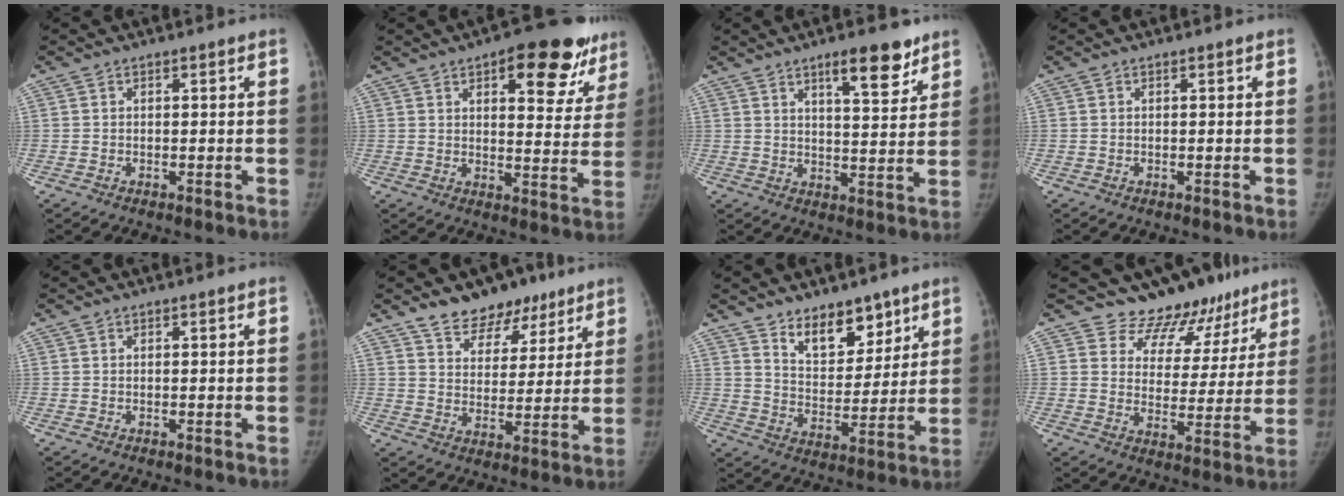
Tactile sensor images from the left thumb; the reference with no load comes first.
{"total": 17.7, "force": [10.2, 7.4, 12.4], "torque": [-0.096, -0.036, 0.130]}
{"total": 9.3, "force": [6.2, 2.6, 6.4], "torque": [-0.074, -0.040, 0.094]}
{"total": 0.0}
{"total": 0.0}
{"total": 11.3, "force": [8.2, 6.8, 3.8], "torque": [-0.007, -0.042, 0.131]}
{"total": 11.0, "force": [7.8, 5.7, 5.2], "torque": [-0.044, -0.060, 0.137]}
{"total": 12.5, "force": [10.7, 6.4, 1.2], "torque": [0.042, -0.082, 0.134]}